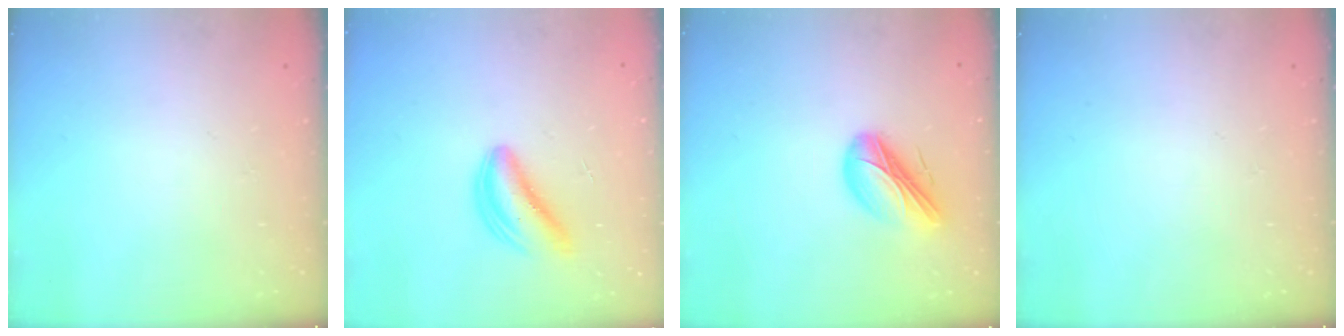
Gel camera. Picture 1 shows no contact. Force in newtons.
{"total": 5.4, "press": 5.3, "slide": 1.1}
{"total": 11.9, "press": 11.3, "slide": 3.6}
{"total": 0.0}